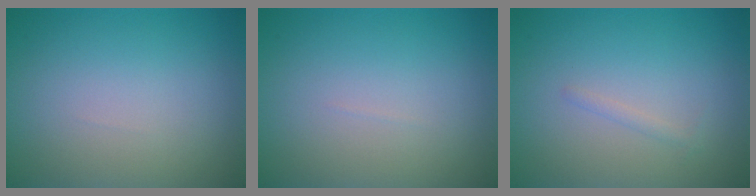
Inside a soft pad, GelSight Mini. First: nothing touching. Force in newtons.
{"total": 0.0}
{"total": 0.6, "press": 0.6, "slide": 0.0}